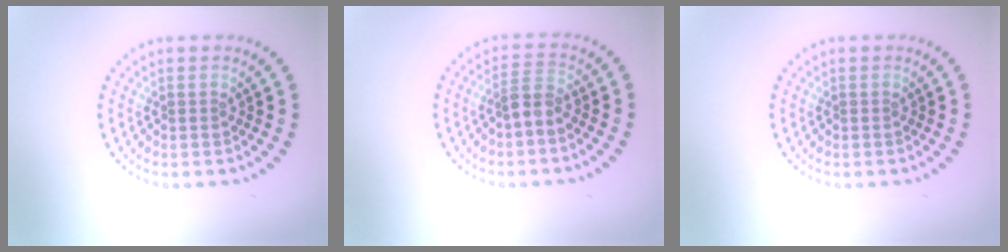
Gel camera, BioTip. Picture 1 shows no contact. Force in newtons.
{"total": 2.1, "press": 1.7, "slide": 1.3}
{"total": 0.0}